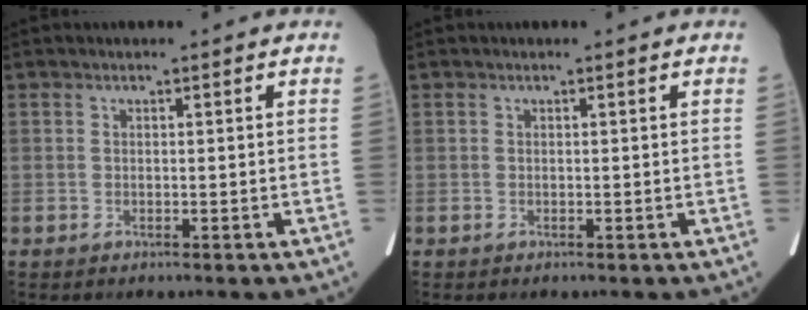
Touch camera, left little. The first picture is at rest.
{"total": 0.0}